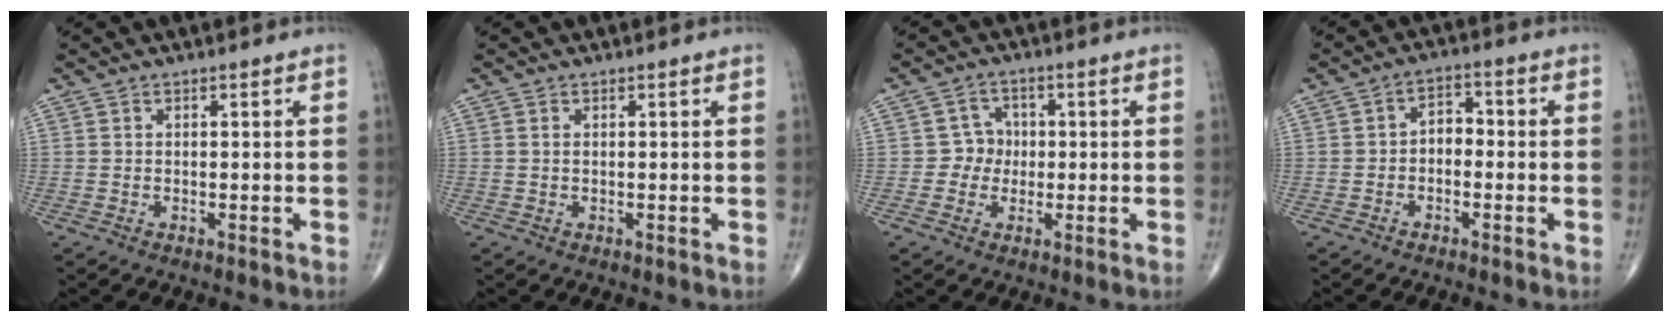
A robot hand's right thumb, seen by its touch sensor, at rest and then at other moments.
{"total": 0.5, "force": [0.1, 0.3, 0.4], "torque": [-0.013, 0.003, 0.003]}
{"total": 4.0, "force": [-0.3, 3.9, 1.1], "torque": [0.014, 0.012, -0.012]}
{"total": 3.1, "force": [-0.8, 2.1, 2.1], "torque": [-0.015, 0.018, -0.026]}